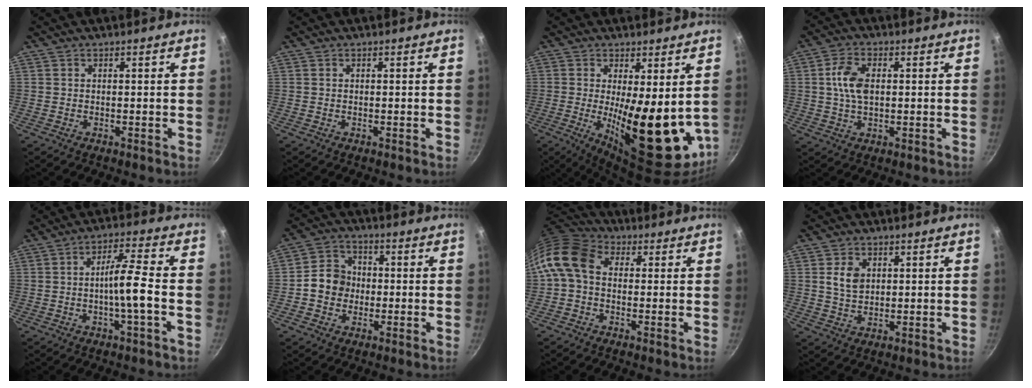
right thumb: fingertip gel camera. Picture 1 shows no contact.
{"total": 0.0}
{"total": 17.7, "force": [0.0, 6.2, 16.5], "torque": [-0.219, -0.034, 0.015]}
{"total": 7.0, "force": [0.9, 4.2, 5.6], "torque": [-0.099, 0.008, 0.013]}
{"total": 7.5, "force": [-1.8, 0.3, 7.2], "torque": [-0.130, 0.027, -0.033]}
{"total": 8.1, "force": [-0.9, 7.1, 3.8], "torque": [-0.035, 0.022, -0.031]}
{"total": 10.7, "force": [0.8, 7.9, 7.2], "torque": [-0.132, 0.028, -0.007]}
{"total": 5.1, "force": [1.3, 3.7, 3.2], "torque": [-0.047, -0.005, 0.025]}